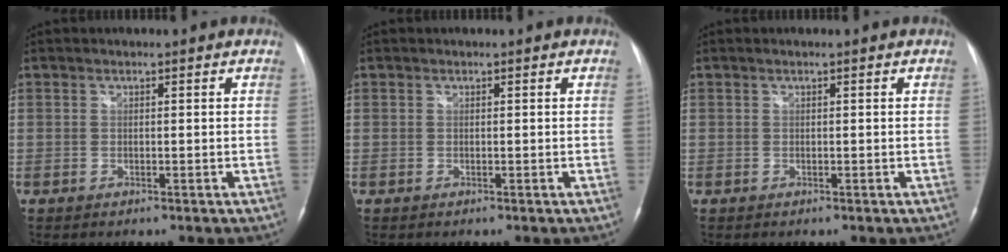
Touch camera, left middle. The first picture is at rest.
{"total": 0.0}
{"total": 0.0}